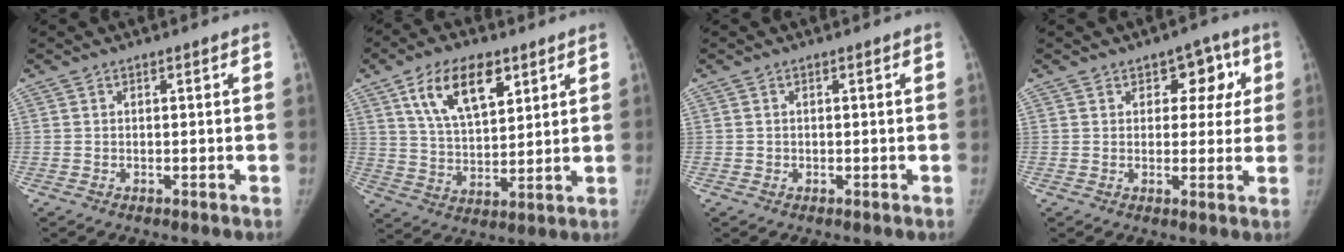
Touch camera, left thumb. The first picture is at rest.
{"total": 13.4, "force": [6.7, 6.8, 9.4], "torque": [-0.139, -0.025, 0.124]}
{"total": 0.6, "force": [-0.1, 0.6, 0.0], "torque": [0.003, 0.003, -0.003]}
{"total": 7.1, "force": [2.5, 5.0, 4.5], "torque": [-0.004, -0.004, 0.024]}